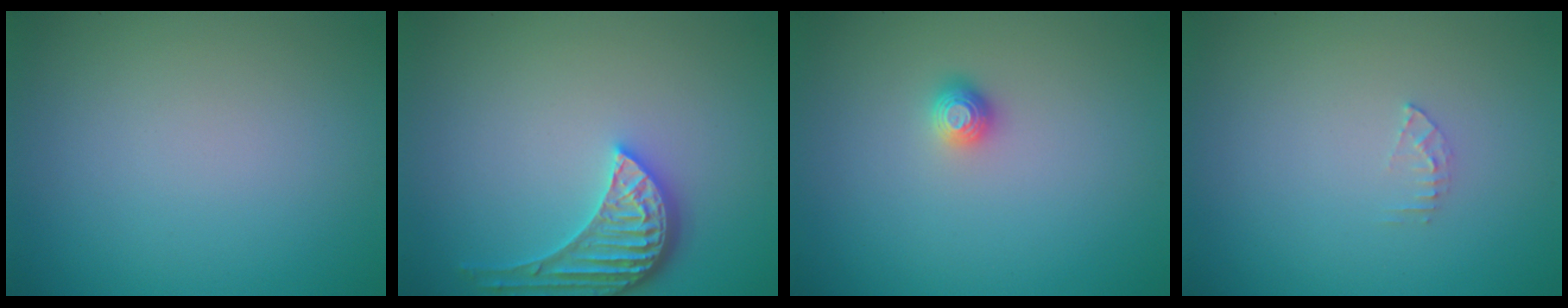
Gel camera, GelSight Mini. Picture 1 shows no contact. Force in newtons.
{"total": 4.0, "press": 3.6, "slide": 1.8}
{"total": 1.1, "press": 1.1, "slide": 0.4}
{"total": 0.9, "press": 0.9, "slide": 0.1}